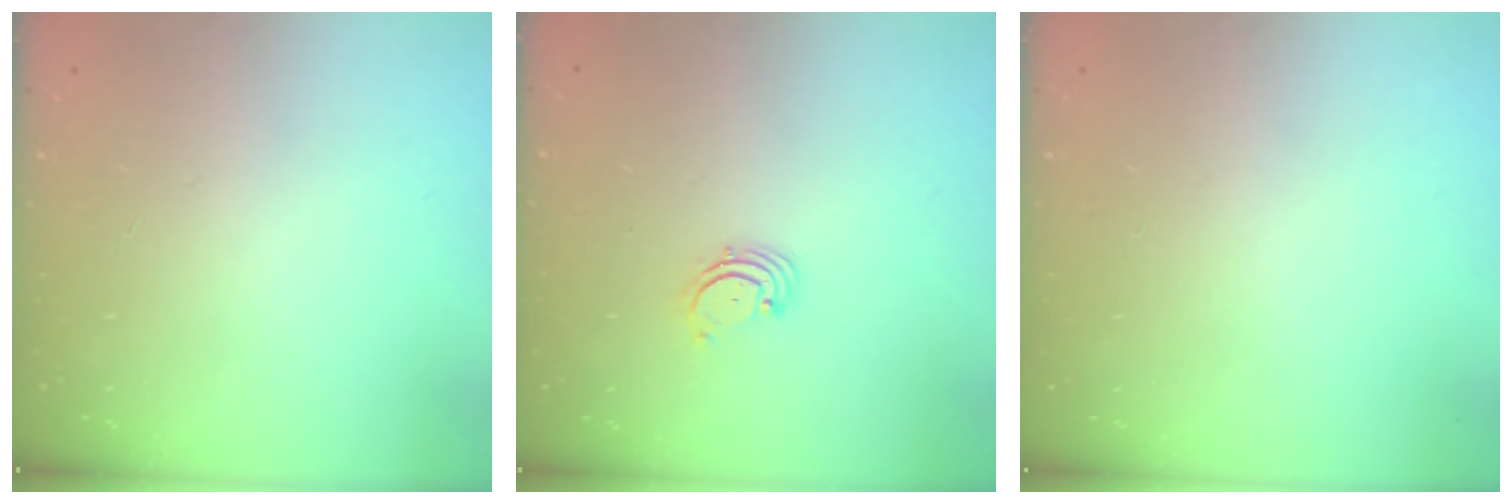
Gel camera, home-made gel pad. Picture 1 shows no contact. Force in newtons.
{"total": 1.7, "press": 1.6, "slide": 0.2}
{"total": 0.0}